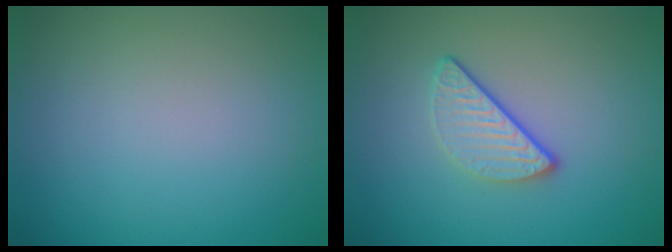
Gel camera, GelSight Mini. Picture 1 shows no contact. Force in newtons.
{"total": 3.0, "press": 2.3, "slide": 1.9}